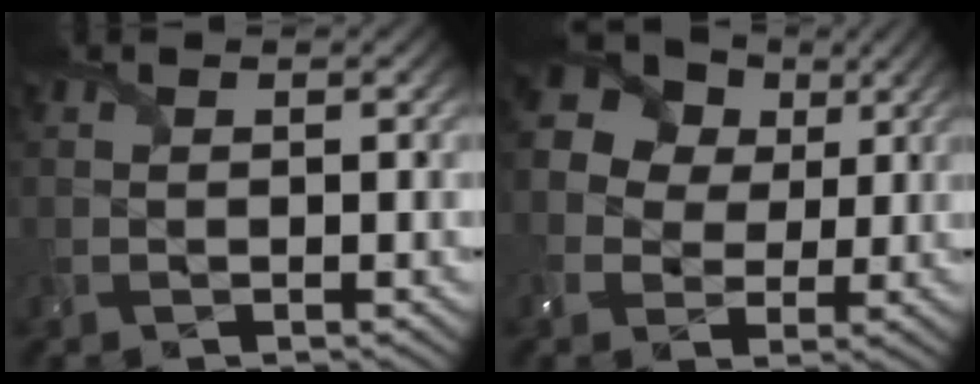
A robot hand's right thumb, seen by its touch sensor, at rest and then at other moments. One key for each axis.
{"total": 13.6, "fx": 3.9, "fy": 11.6, "fz": 6.0, "tx": -0.194, "ty": 0.040, "tz": 0.059}